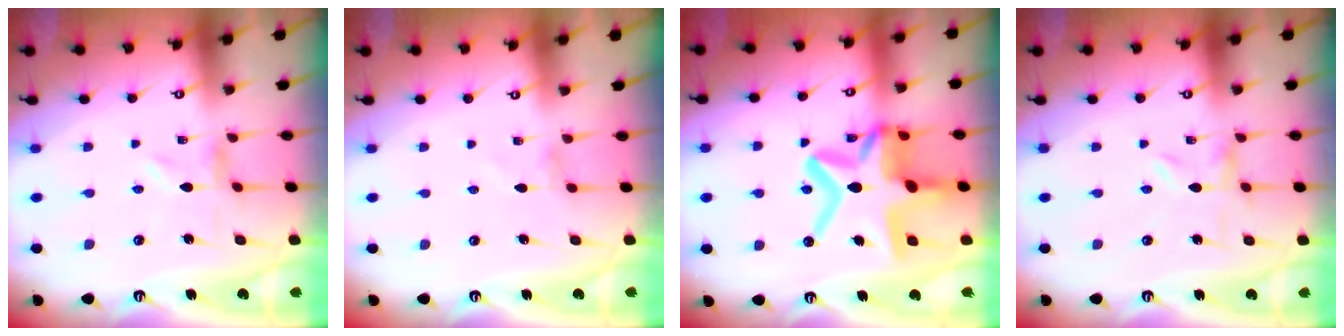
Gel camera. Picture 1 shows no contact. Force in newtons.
{"total": 0.9, "press": 0.9, "slide": 0.3}
{"total": 20.2, "press": 20.1, "slide": 1.9}
{"total": 0.0}